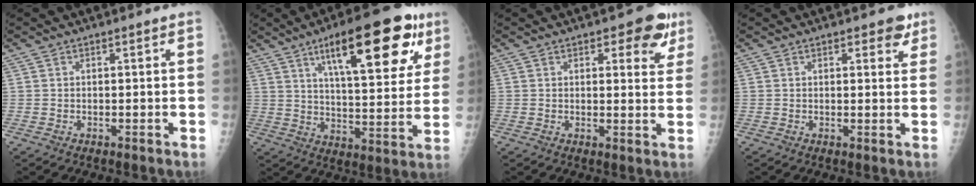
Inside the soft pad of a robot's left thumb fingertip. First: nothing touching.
{"total": 22.3, "force": [11.3, 7.3, 17.8], "torque": [-0.221, -0.027, 0.168]}
{"total": 6.6, "force": [3.8, 3.2, 4.4], "torque": [-0.017, -0.014, 0.039]}
{"total": 3.4, "force": [2.2, 1.7, 2.0], "torque": [-0.001, -0.008, 0.022]}